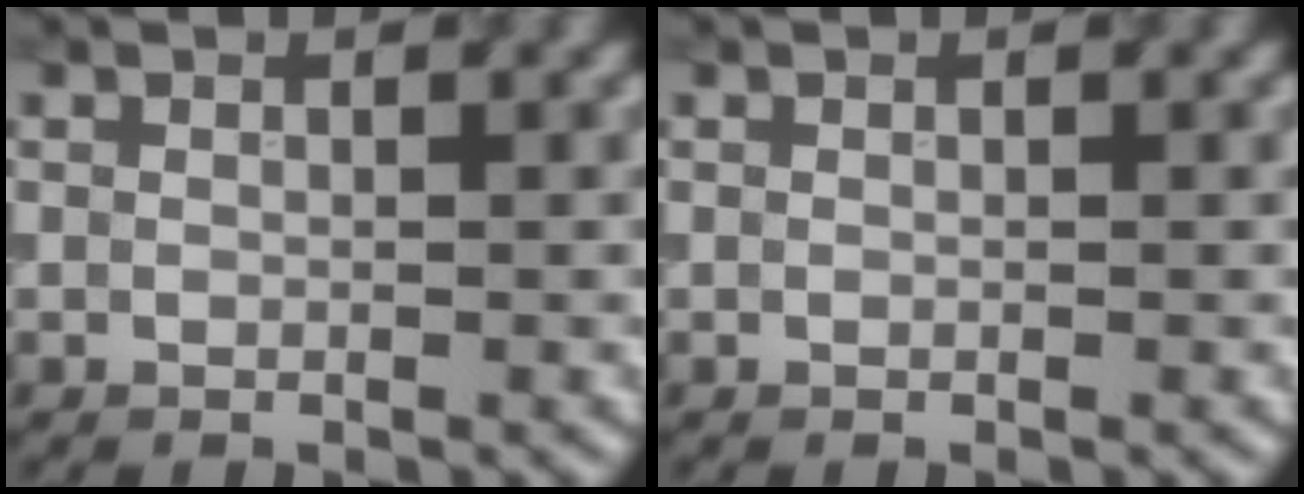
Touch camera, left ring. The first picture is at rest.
{"total": 0.0}